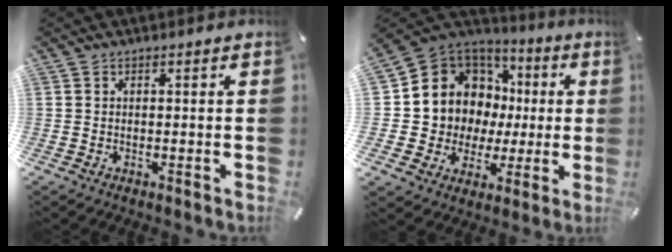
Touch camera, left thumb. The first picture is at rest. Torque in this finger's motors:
{"motor_torque": [1.65, 3.36, 0.44, -0.01, 0.12]}